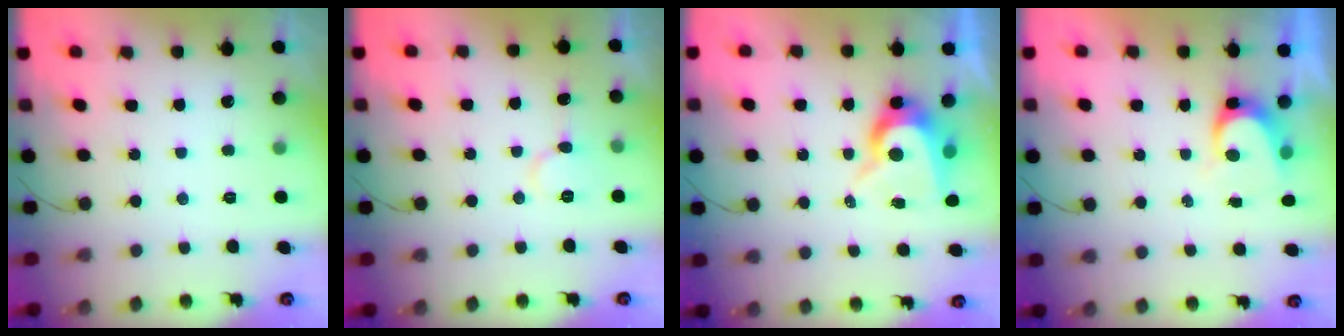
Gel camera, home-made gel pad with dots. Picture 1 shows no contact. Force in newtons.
{"total": 5.8, "press": 5.8, "slide": 0.1}
{"total": 9.2, "press": 9.2, "slide": 0.7}
{"total": 4.4, "press": 4.4, "slide": 0.5}